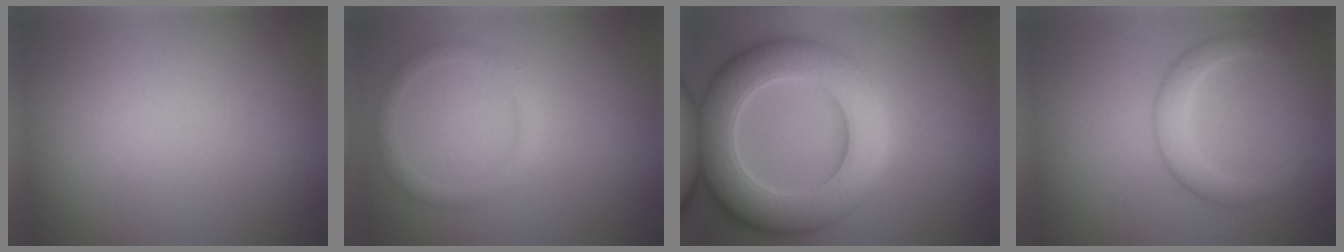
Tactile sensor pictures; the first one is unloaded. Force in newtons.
{"total": 1.5, "press": 1.5, "slide": 0.1}
{"total": 10.1, "press": 10.1, "slide": 0.8}
{"total": 2.5, "press": 2.5, "slide": 0.2}